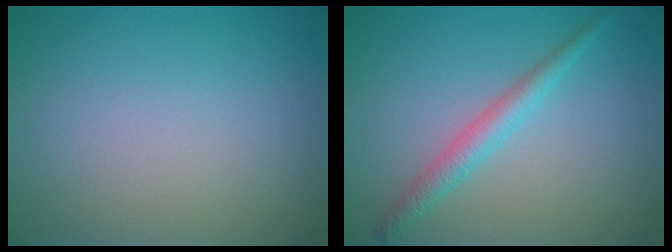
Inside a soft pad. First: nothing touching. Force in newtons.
{"total": 2.4, "press": 2.4, "slide": 0.1}